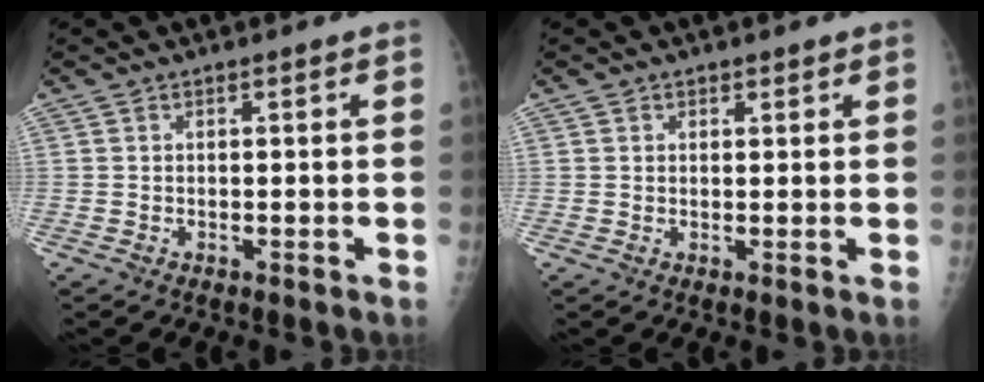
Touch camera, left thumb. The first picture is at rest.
{"total": 1.5, "force": [0.9, 1.2, -0.1], "torque": [0.023, -0.003, 0.005]}